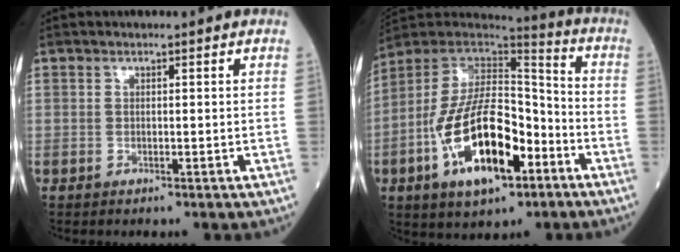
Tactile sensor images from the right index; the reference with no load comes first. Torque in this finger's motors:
{"motor_torque": [1.34, -0.80, 1.05, 0.21]}